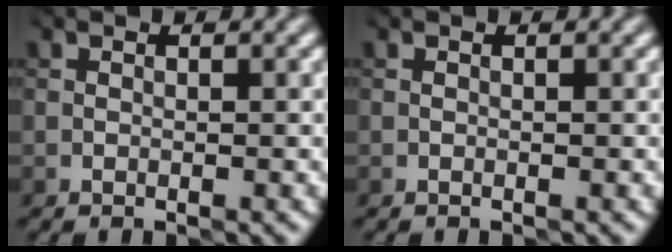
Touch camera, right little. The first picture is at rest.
{"total": 0.0}